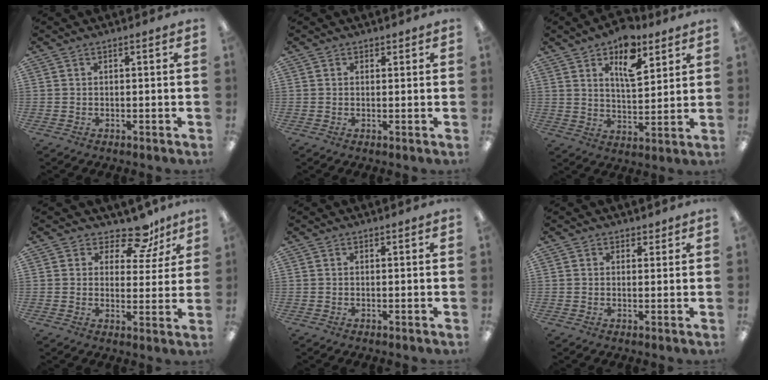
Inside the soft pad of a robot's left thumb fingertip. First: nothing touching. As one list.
[{"total": 0.9, "force": [0.6, 0.7, -0.1], "torque": [0.011, -0.001, 0.009]}, {"total": 11.3, "force": [7.2, 5.4, 6.9], "torque": [-0.088, -0.034, 0.120]}, {"total": 9.4, "force": [7.3, 4.4, 3.8], "torque": [-0.056, -0.047, 0.130]}, {"total": 0.0}, {"total": 1.6, "force": [1.0, 1.2, 0.1], "torque": [0.007, -0.001, 0.017]}]